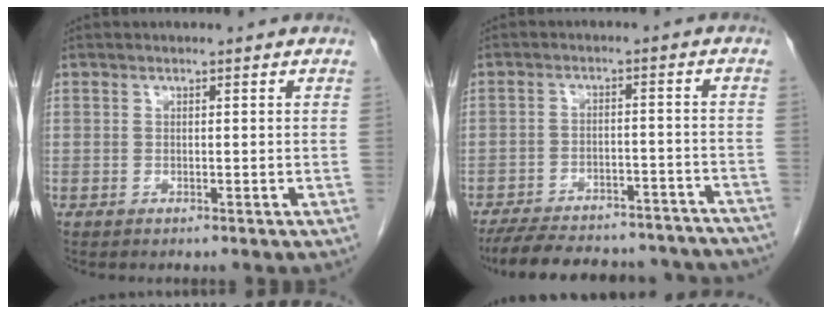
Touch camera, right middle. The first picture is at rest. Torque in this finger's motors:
{"motor_torque": [1.07, -1.06, 0.42, 0.09]}